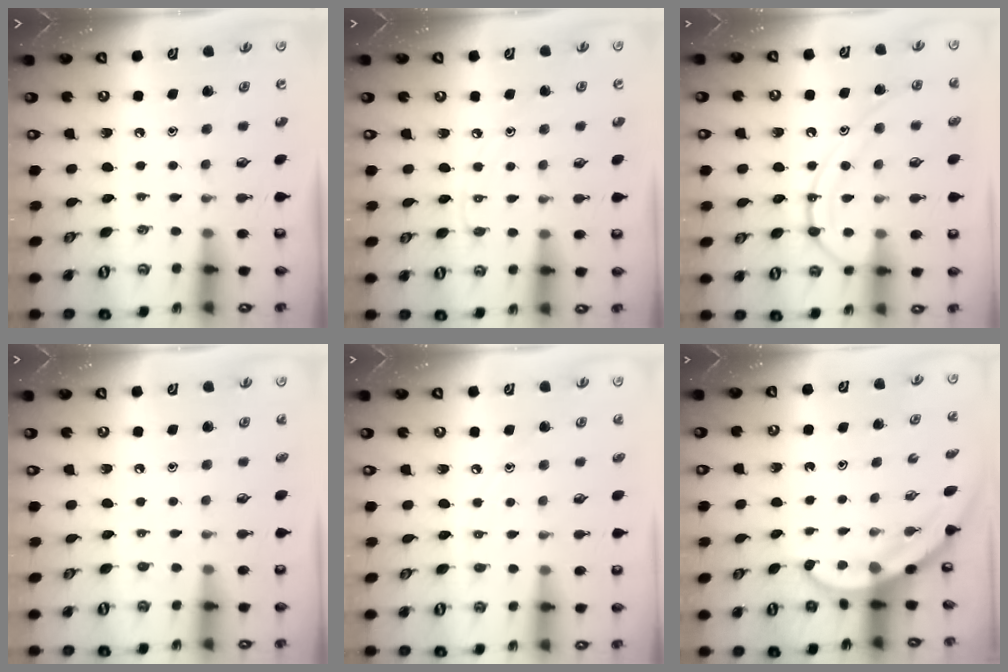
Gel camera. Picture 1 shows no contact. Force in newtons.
{"total": 4.2, "press": 4.2, "slide": 0.7}
{"total": 12.6, "press": 12.5, "slide": 1.3}
{"total": 5.4, "press": 5.4, "slide": 0.6}
{"total": 5.4, "press": 5.4, "slide": 0.6}
{"total": 3.2, "press": 3.2, "slide": 0.1}